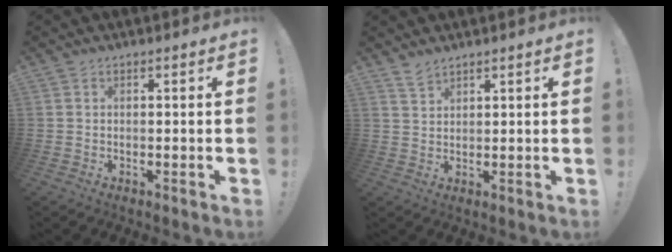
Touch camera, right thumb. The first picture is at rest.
{"total": 3.0, "force": [2.7, 0.8, 1.1], "torque": [-0.016, -0.019, 0.050]}